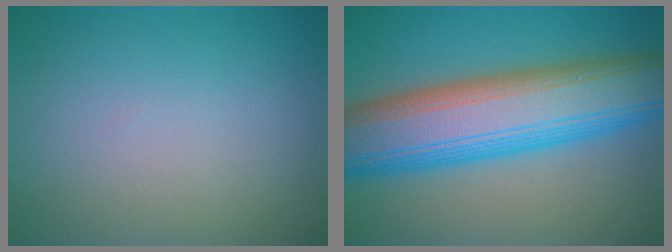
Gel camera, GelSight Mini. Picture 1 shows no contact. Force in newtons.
{"total": 12.9, "press": 12.9, "slide": 0.1}